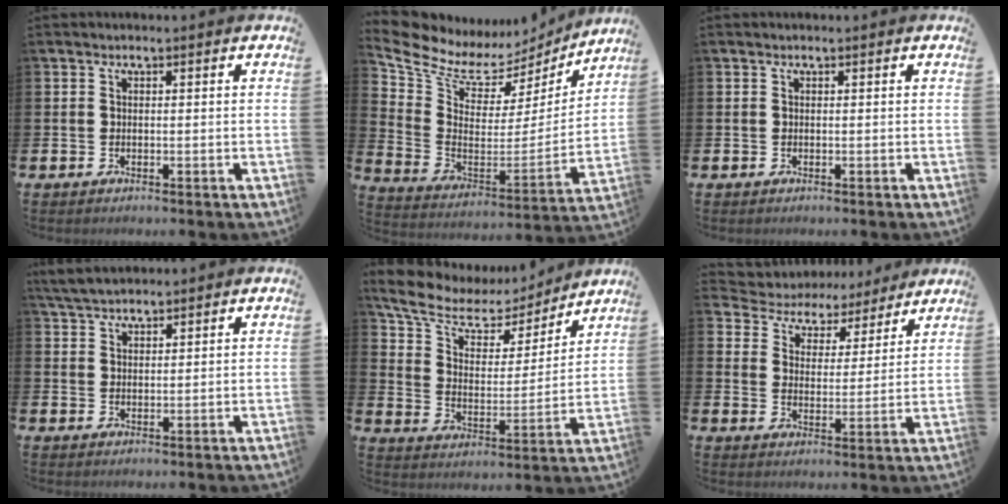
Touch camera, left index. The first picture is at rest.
{"total": 8.7, "force": [7.3, 4.3, 2.1], "torque": [-0.095, -0.053, 0.126]}
{"total": 0.0}
{"total": 3.9, "force": [3.8, 0.8, 0.8], "torque": [-0.025, -0.010, 0.071]}
{"total": 7.9, "force": [6.2, 4.1, 2.9], "torque": [-0.099, -0.034, 0.107]}
{"total": 5.1, "force": [4.5, 2.4, 0.0], "torque": [-0.031, -0.038, 0.073]}